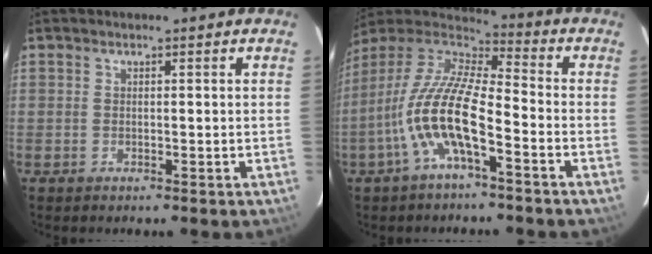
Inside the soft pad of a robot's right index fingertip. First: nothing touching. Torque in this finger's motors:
{"motor_torque": [1.18, -0.04, 1.05, 0.21]}